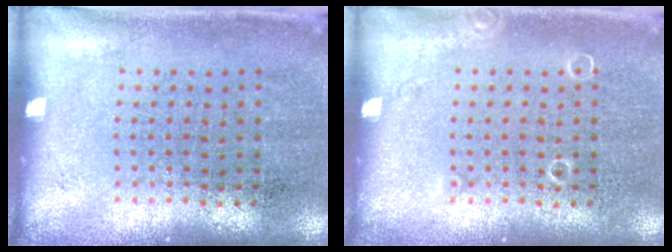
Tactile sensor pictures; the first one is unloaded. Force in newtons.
{"total": 0.6, "press": 0.6, "slide": 0.1}